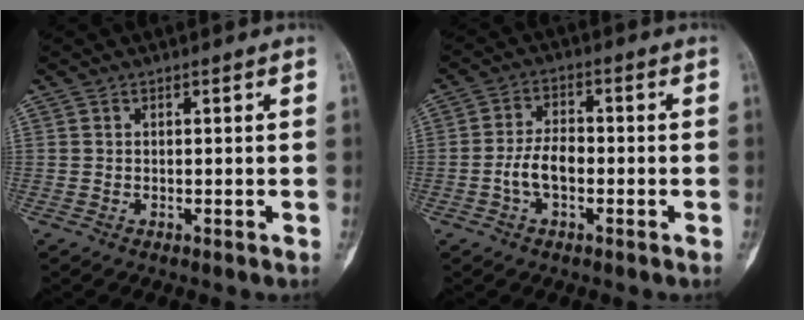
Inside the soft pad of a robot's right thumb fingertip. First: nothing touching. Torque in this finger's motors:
{"motor_torque": [1.10, 0.97, 0.89, -0.49, 0.24]}